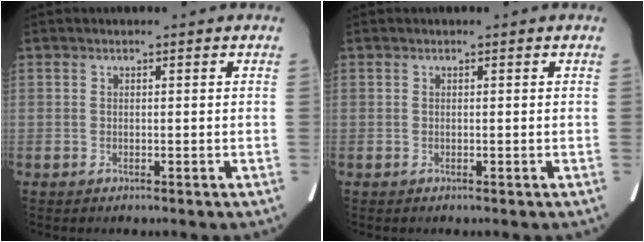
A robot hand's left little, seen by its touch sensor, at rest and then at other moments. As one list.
[{"total": 0.0}]